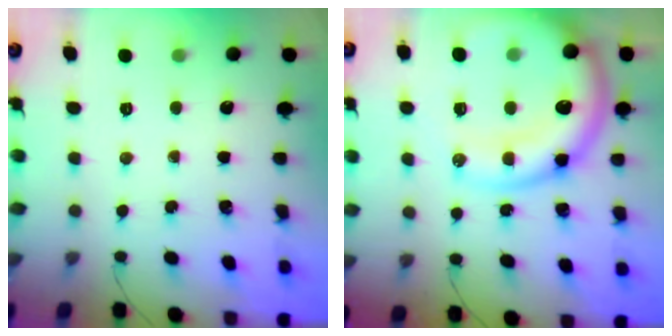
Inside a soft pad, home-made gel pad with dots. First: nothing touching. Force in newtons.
{"total": 20.8, "press": 20.3, "slide": 4.3}